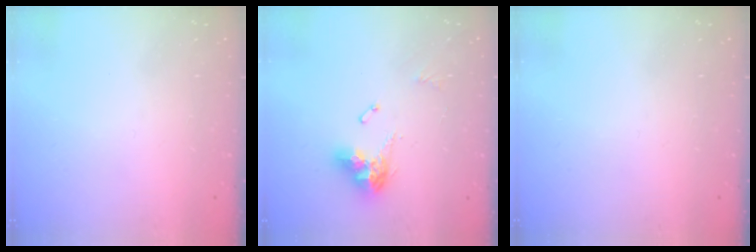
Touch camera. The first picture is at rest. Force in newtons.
{"total": 11.0, "press": 10.9, "slide": 1.3}
{"total": 0.0}